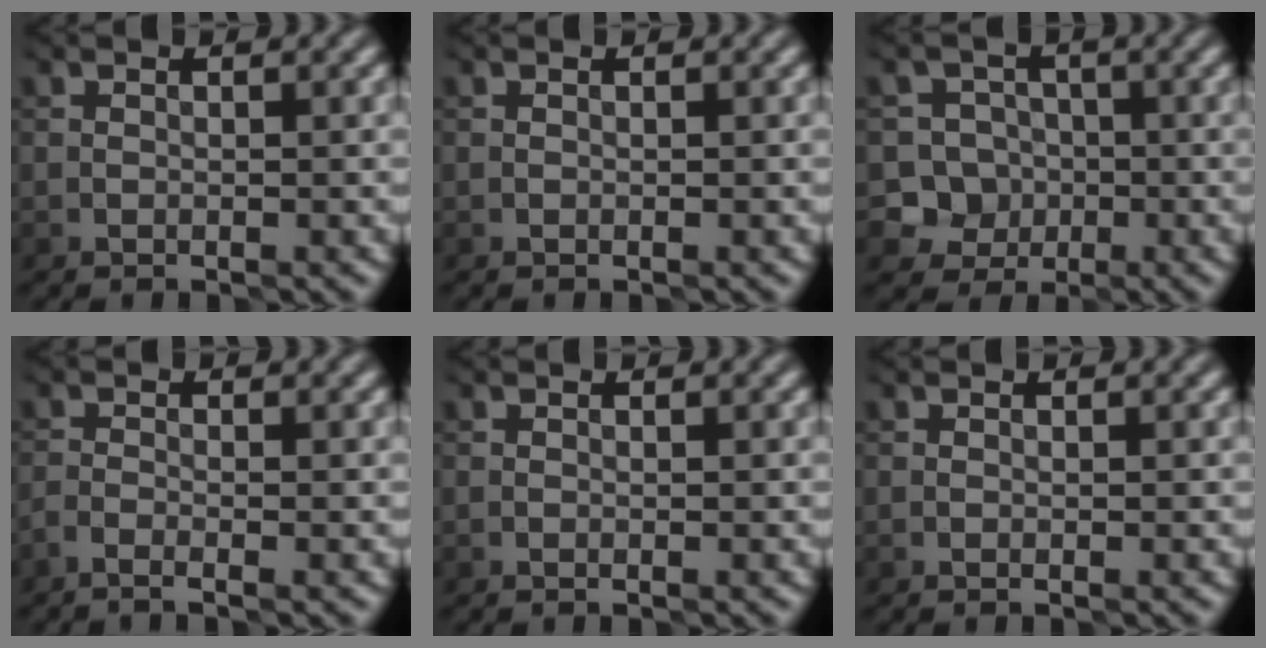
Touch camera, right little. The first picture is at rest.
{"total": 0.0}
{"total": 5.3, "force": [-1.7, 5.0, 0.6], "torque": [0.005, -0.007, -0.051]}
{"total": 1.0, "force": [-0.9, -0.2, 0.4], "torque": [-0.011, -0.005, -0.024]}
{"total": 0.0}
{"total": 0.0}